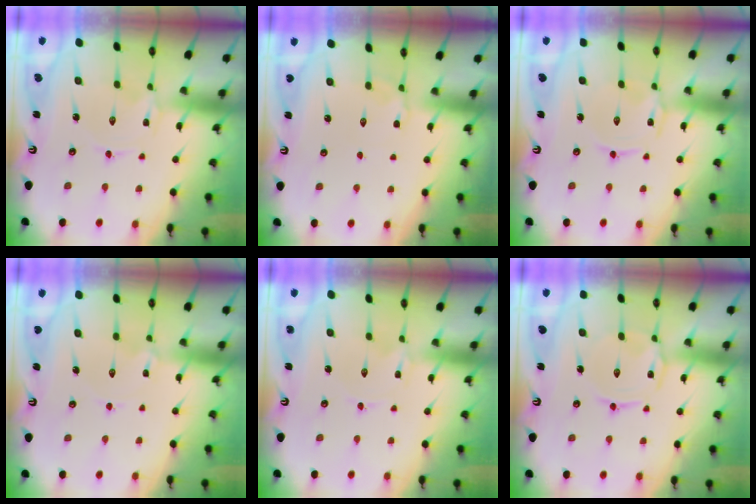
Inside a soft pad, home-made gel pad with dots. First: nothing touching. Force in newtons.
{"total": 2.8, "press": 2.6, "slide": 1.1}
{"total": 1.3, "press": 1.3, "slide": 0.2}
{"total": 1.2, "press": 1.2, "slide": 0.1}
{"total": 0.0}
{"total": 2.7, "press": 2.7, "slide": 0.4}